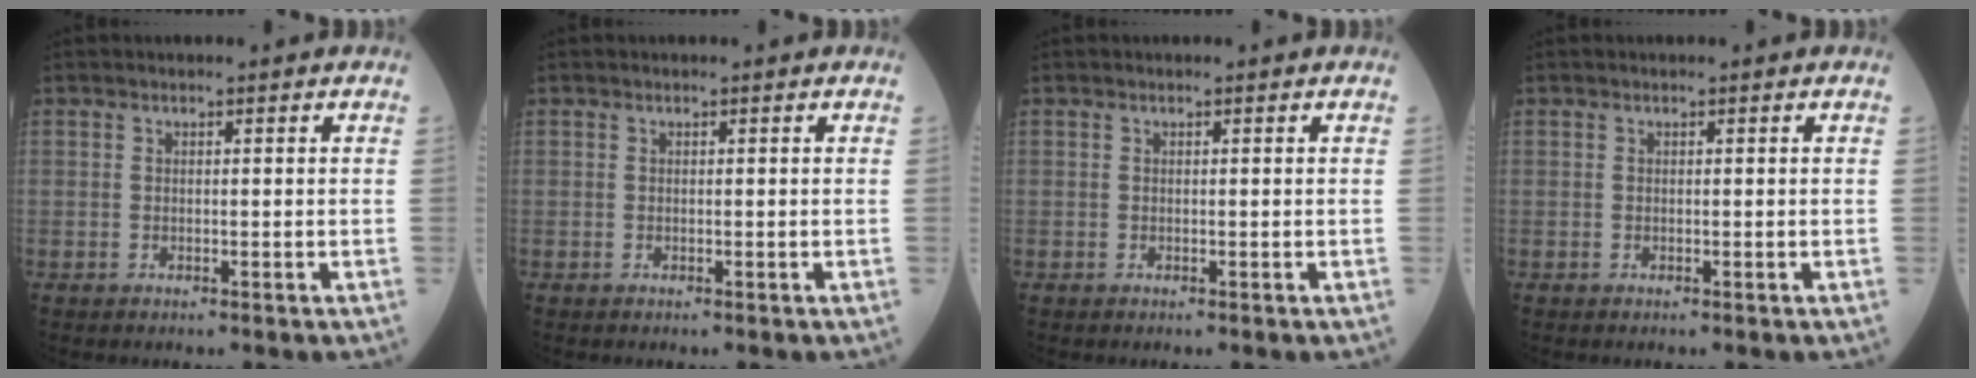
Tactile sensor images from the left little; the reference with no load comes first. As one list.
[{"total": 0.0}, {"total": 0.0}, {"total": 0.0}]